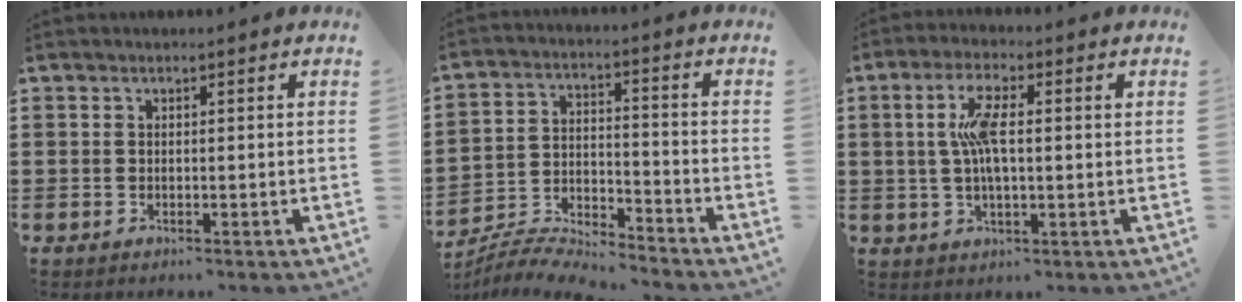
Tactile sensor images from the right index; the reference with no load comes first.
{"total": 6.1, "force": [-6.1, 0.3, 0.9], "torque": [-0.027, 0.001, -0.122]}
{"total": 7.4, "force": [0.8, 2.4, 7.0], "torque": [-0.148, 0.004, 0.007]}